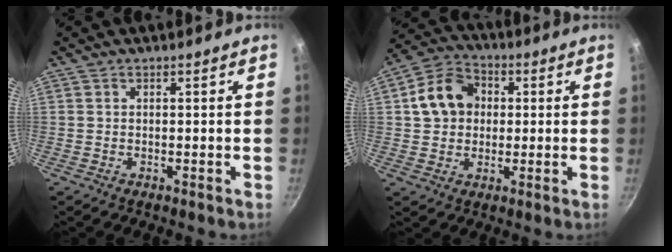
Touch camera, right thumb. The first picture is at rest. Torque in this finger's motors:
{"motor_torque": [-0.23, 0.31, -0.02, 0.04, 0.05]}